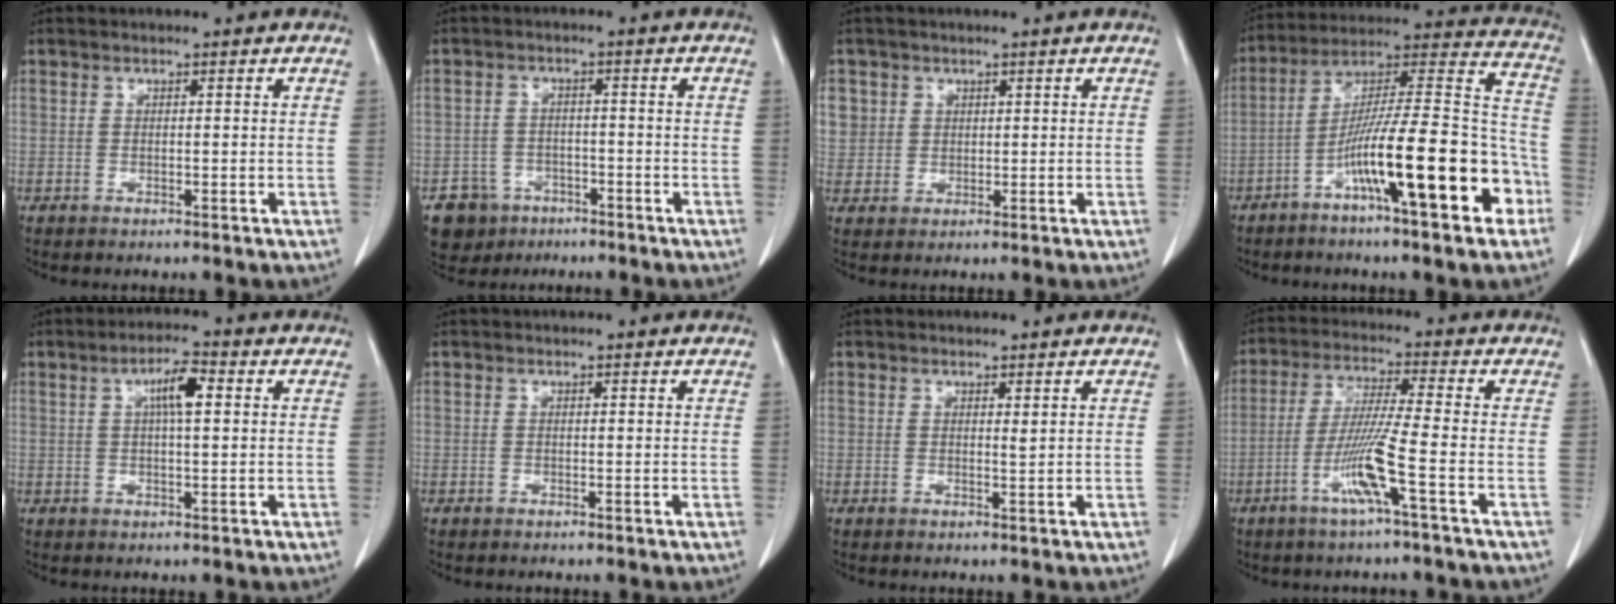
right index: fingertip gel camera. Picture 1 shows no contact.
{"total": 6.0, "force": [-3.8, 4.7, 0.6], "torque": [-0.010, 0.008, -0.058]}
{"total": 4.9, "force": [1.8, 4.5, 0.5], "torque": [-0.007, 0.009, 0.044]}
{"total": 20.8, "force": [-8.9, 2.4, 18.6], "torque": [-0.274, 0.014, -0.146]}
{"total": 4.9, "force": [1.4, 0.9, 4.6], "torque": [-0.084, 0.010, 0.023]}
{"total": 0.0}
{"total": 0.6, "force": [0.4, 0.0, 0.5], "torque": [-0.010, -0.004, 0.005]}
{"total": 8.4, "force": [-3.5, -1.3, 7.5], "torque": [-0.148, -0.009, -0.074]}